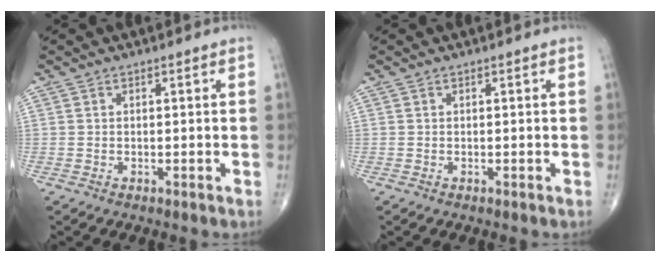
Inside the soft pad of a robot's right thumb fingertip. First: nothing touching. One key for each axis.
{"total": 0.0}